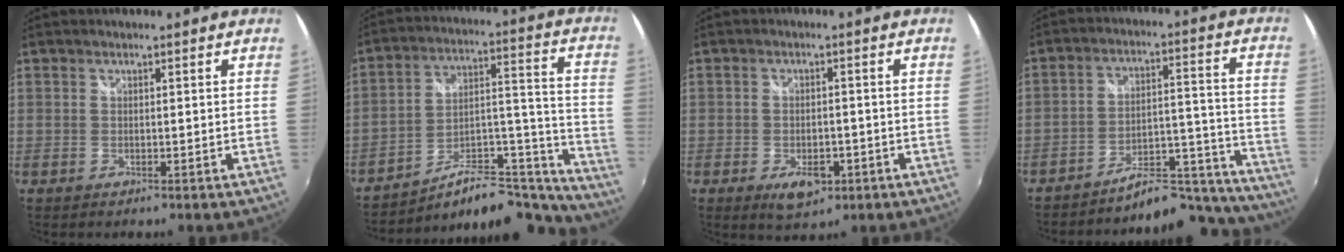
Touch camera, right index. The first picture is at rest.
{"total": 22.3, "force": [-19.3, 6.2, 9.3], "torque": [-0.089, 0.038, -0.271]}
{"total": 6.2, "force": [-2.8, 3.6, 4.3], "torque": [-0.081, -0.011, -0.038]}
{"total": 19.8, "force": [-19.0, 3.8, 4.3], "torque": [-0.037, 0.051, -0.253]}